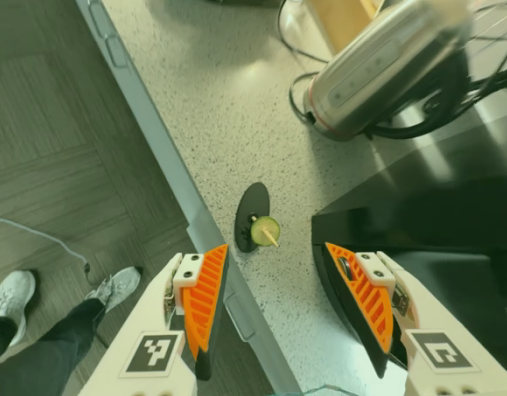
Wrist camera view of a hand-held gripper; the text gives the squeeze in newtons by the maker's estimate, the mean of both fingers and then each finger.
{"total": 0.0}